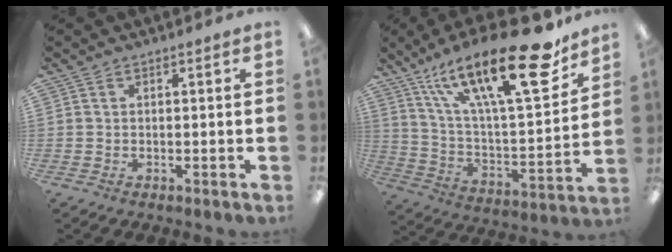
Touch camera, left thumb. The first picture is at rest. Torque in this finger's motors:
{"motor_torque": [1.19, 1.22, 1.46, -1.31, 0.45]}